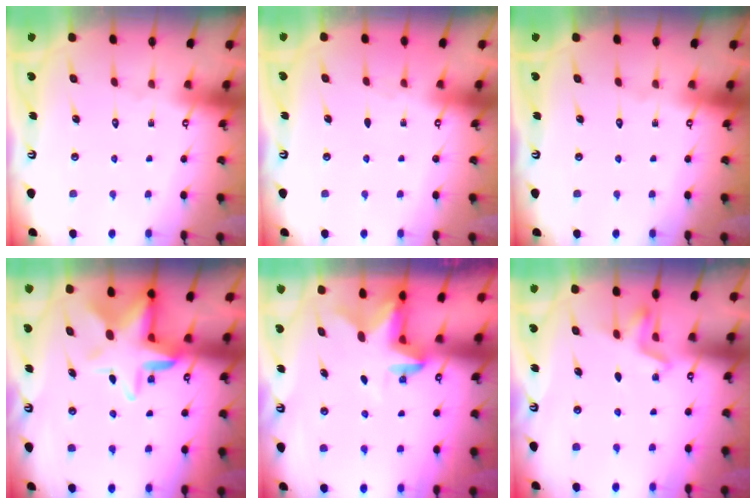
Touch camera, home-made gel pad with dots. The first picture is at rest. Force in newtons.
{"total": 3.6, "press": 2.9, "slide": 2.1}
{"total": 0.0}
{"total": 8.8, "press": 8.6, "slide": 1.6}
{"total": 2.8, "press": 2.7, "slide": 0.5}
{"total": 2.8, "press": 2.4, "slide": 1.4}